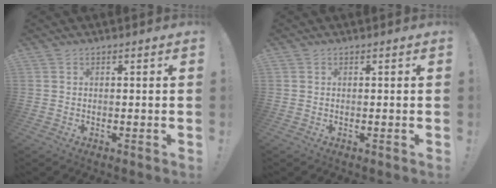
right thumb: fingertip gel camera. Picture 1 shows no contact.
{"total": 0.0}